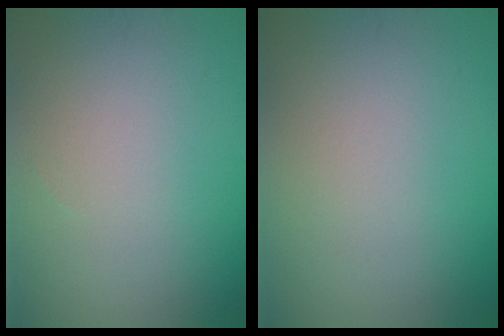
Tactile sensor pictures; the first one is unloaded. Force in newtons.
{"total": 0.0}